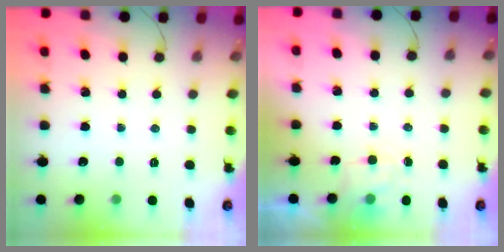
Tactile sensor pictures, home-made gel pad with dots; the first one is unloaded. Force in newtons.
{"total": 2.4, "press": 1.9, "slide": 1.4}